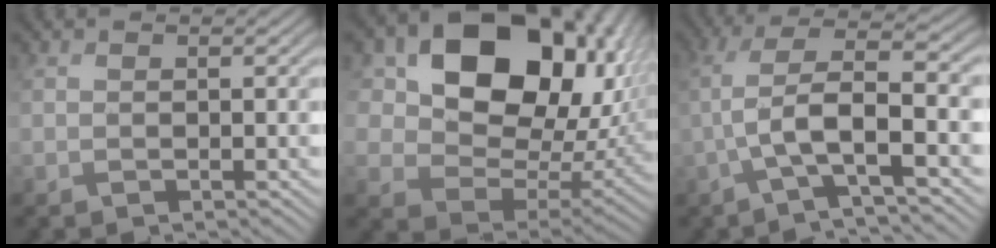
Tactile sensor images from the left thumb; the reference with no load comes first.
{"total": 20.6, "force": [8.4, 14.5, 12.1], "torque": [-0.273, 0.040, 0.183]}
{"total": 7.8, "force": [-2.3, 1.3, 7.3], "torque": [-0.138, 0.018, -0.058]}